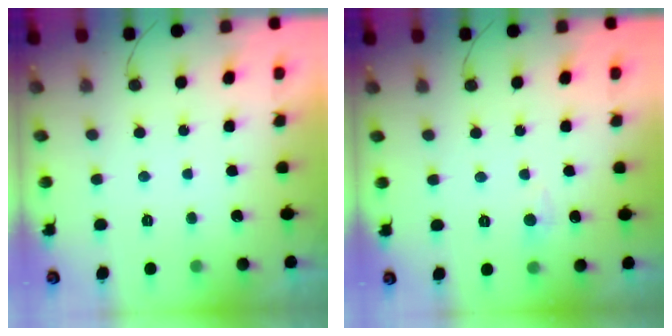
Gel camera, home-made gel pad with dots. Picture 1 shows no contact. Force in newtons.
{"total": 4.6, "press": 4.5, "slide": 0.7}